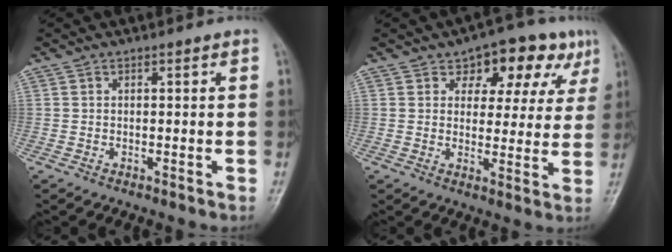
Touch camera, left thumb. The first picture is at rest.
{"total": 11.8, "force": [6.1, 7.1, 7.2], "torque": [-0.036, -0.011, 0.078]}